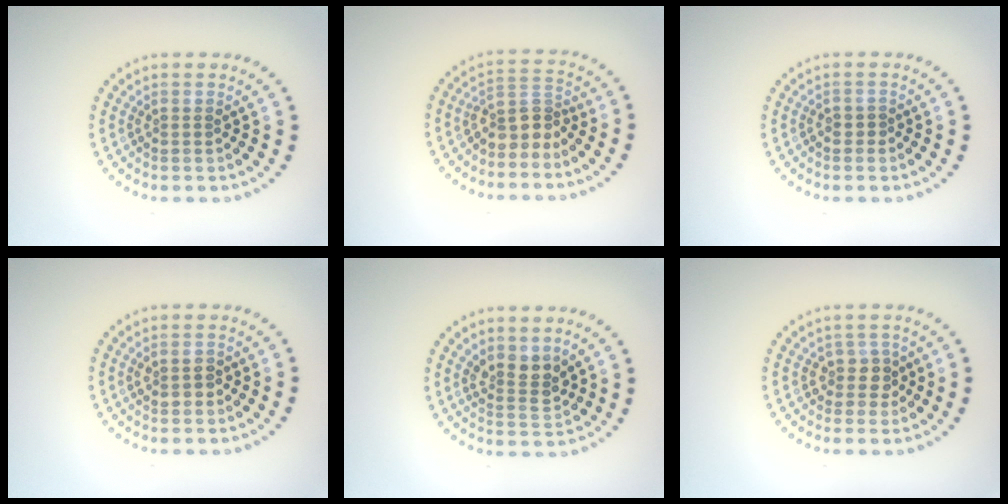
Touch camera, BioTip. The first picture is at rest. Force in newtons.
{"total": 3.0, "press": 2.3, "slide": 1.8}
{"total": 0.8, "press": 0.5, "slide": 0.6}
{"total": 1.5, "press": 1.5, "slide": 0.1}
{"total": 2.6, "press": 2.4, "slide": 1.2}
{"total": 2.0, "press": 1.6, "slide": 1.3}